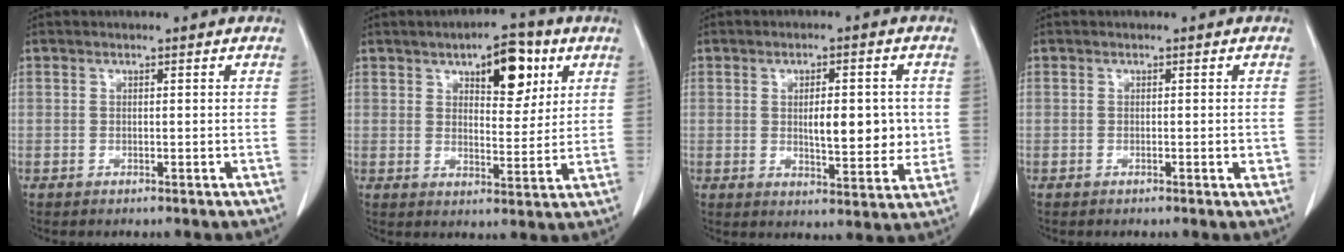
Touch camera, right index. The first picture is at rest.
{"total": 9.0, "force": [4.3, 3.6, 7.0], "torque": [-0.094, 0.007, 0.062]}
{"total": 8.8, "force": [0.5, 3.0, 8.2], "torque": [-0.116, -0.002, 0.013]}
{"total": 1.6, "force": [-0.5, 0.5, 1.5], "torque": [-0.018, 0.001, -0.007]}